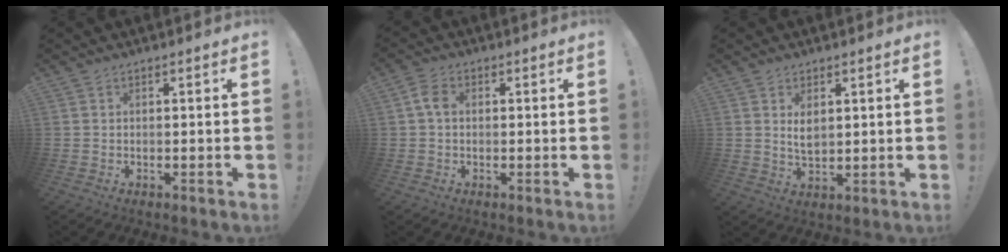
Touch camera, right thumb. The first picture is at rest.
{"total": 4.4, "force": [0.5, 3.0, 3.1], "torque": [-0.050, 0.010, 0.012]}
{"total": 4.2, "force": [1.7, 2.3, 3.0], "torque": [-0.040, -0.010, 0.028]}